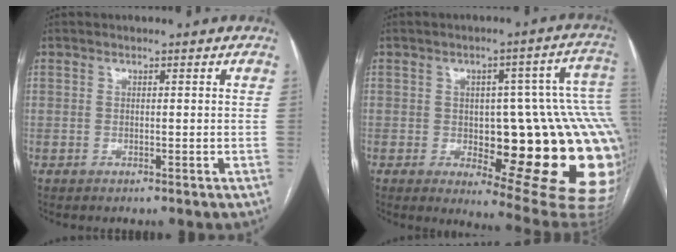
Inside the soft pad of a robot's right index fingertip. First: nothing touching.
{"total": 24.6, "force": [-2.9, 7.3, 23.4], "torque": [-0.183, 0.024, -0.015]}